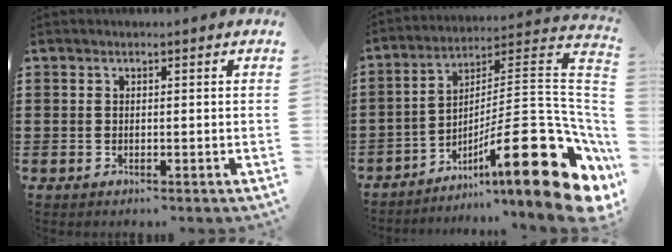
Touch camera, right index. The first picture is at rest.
{"total": 19.8, "force": [-7.7, 4.5, 17.7], "torque": [-0.262, 0.000, -0.123]}